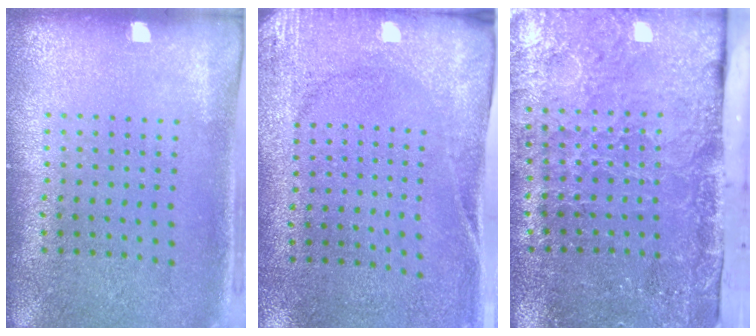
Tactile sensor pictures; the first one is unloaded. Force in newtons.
{"total": 2.7, "press": 2.1, "slide": 1.7}
{"total": 4.9, "press": 3.7, "slide": 3.3}